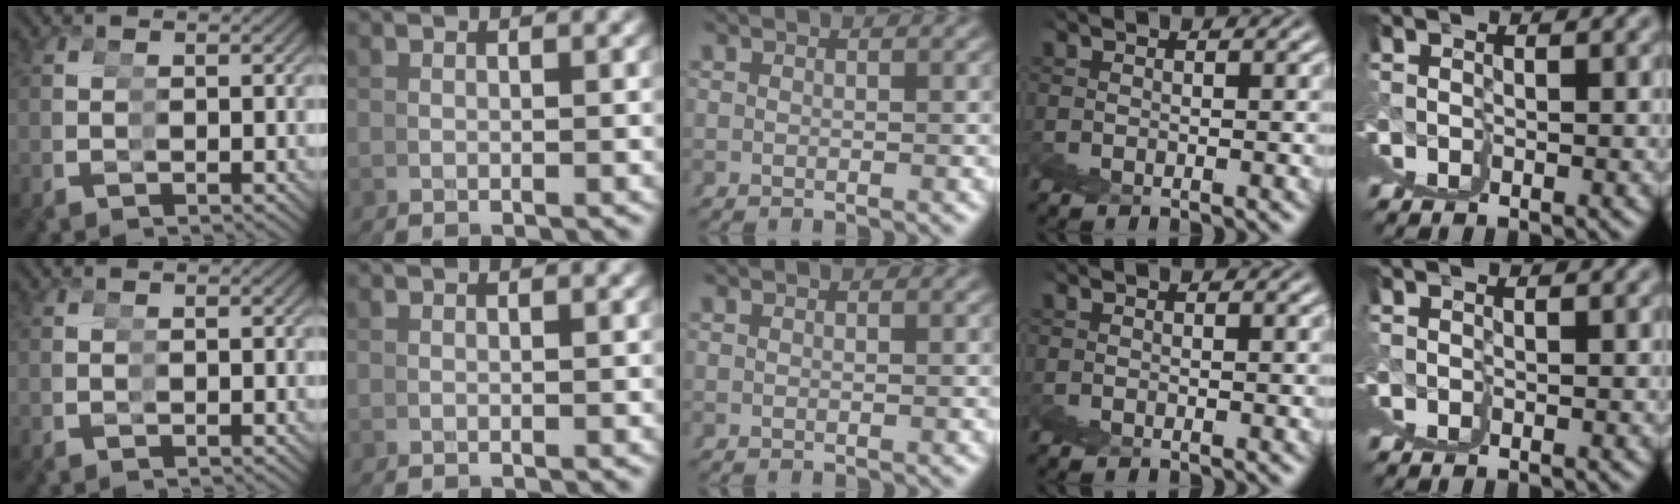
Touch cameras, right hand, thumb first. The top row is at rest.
{"ring": {"total": 2.2, "force": [-0.1, -2.2, -0.5], "torque": [0.027, -0.007, 0.010]}}